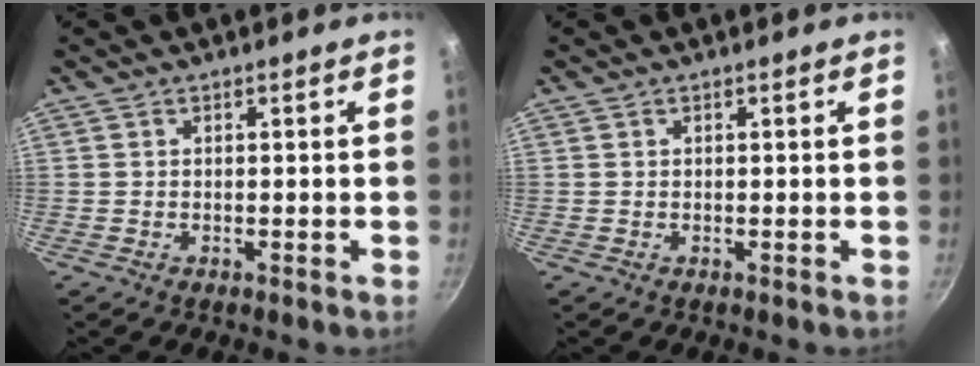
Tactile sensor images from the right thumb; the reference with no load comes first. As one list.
[{"total": 0.0}]